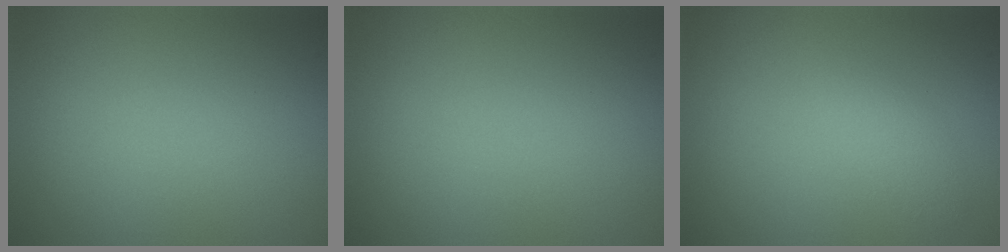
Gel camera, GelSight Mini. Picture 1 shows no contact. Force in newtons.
{"total": 0.0}
{"total": 1.4, "press": 1.4, "slide": 0.1}